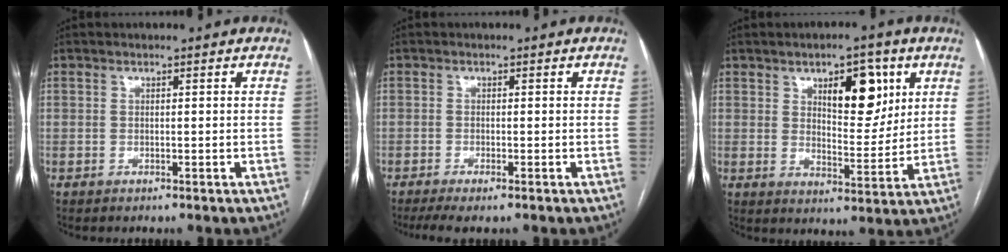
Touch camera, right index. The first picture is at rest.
{"total": 4.1, "force": [-2.9, 0.5, 2.9], "torque": [-0.049, -0.010, -0.048]}
{"total": 9.5, "force": [4.3, 3.8, 7.6], "torque": [-0.110, 0.002, 0.069]}